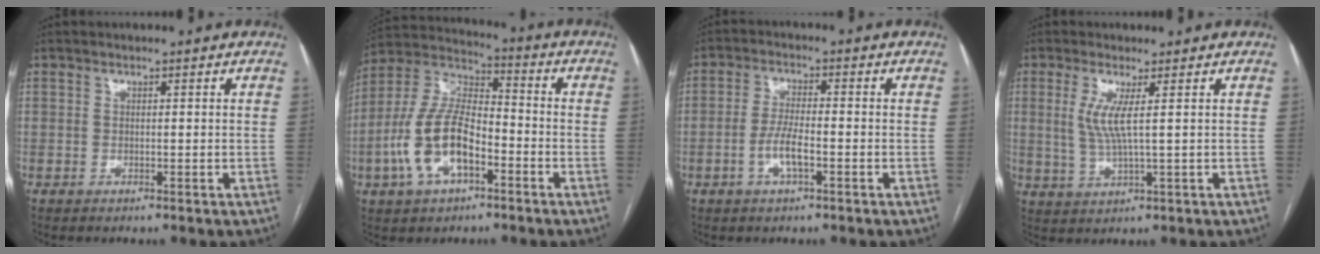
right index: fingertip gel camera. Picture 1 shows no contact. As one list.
[{"total": 13.6, "force": [-4.7, 6.1, 11.2], "torque": [-0.247, 0.017, -0.089]}, {"total": 4.9, "force": [-1.7, 1.0, 4.4], "torque": [-0.088, 0.003, -0.034]}, {"total": 4.7, "force": [1.2, 0.0, 4.5], "torque": [-0.103, -0.002, 0.029]}]